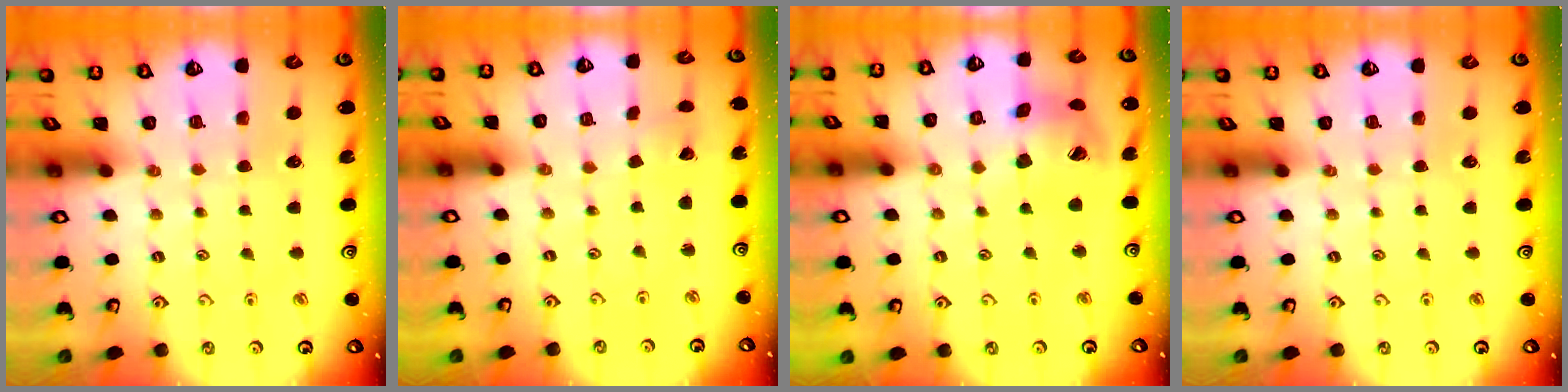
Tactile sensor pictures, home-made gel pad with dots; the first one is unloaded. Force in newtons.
{"total": 0.5, "press": 0.5, "slide": 0.0}
{"total": 13.8, "press": 13.6, "slide": 2.2}
{"total": 0.0}